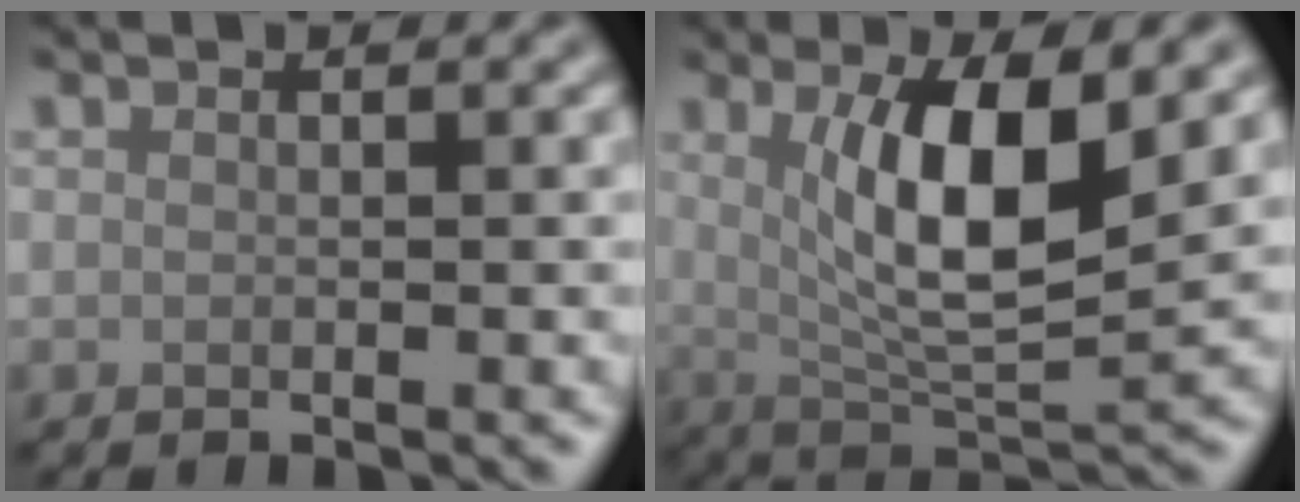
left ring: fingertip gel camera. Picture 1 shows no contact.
{"total": 8.0, "force": [2.0, 2.4, 7.3], "torque": [-0.125, -0.014, 0.039]}